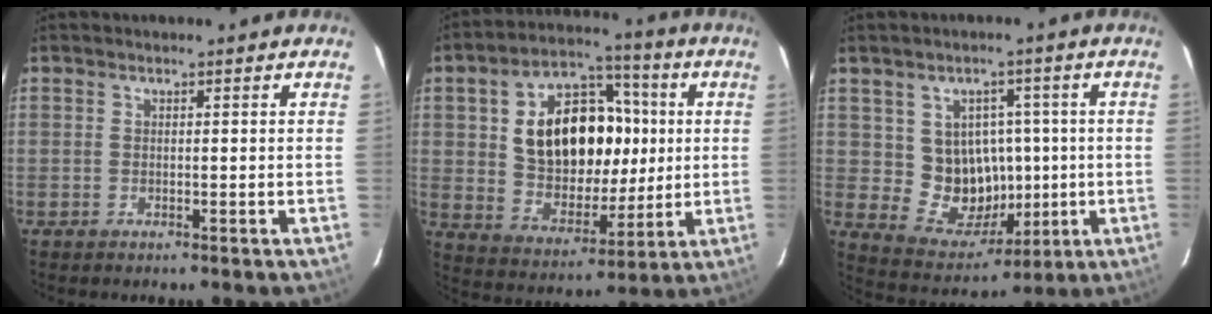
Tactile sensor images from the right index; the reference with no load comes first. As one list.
[{"total": 18.5, "force": [3.0, 12.2, 13.5], "torque": [-0.256, 0.029, 0.066]}, {"total": 10.9, "force": [0.3, 10.1, 4.2], "torque": [-0.082, 0.005, 0.025]}]